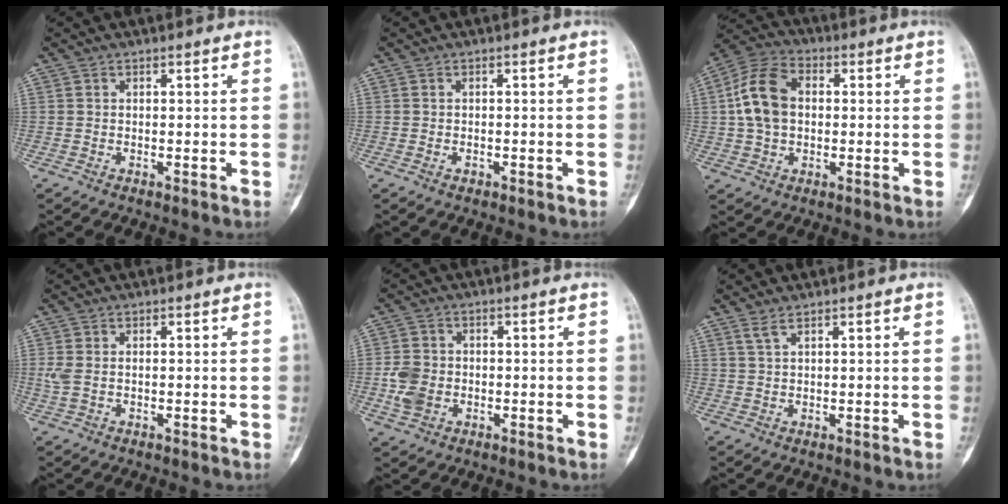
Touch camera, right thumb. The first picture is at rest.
{"total": 0.7, "force": [-0.5, 0.5, 0.2], "torque": [-0.004, 0.007, -0.006]}
{"total": 11.0, "force": [0.9, 7.7, 7.8], "torque": [-0.146, 0.024, 0.011]}
{"total": 2.6, "force": [0.1, 1.6, 2.0], "torque": [-0.066, 0.005, 0.005]}
{"total": 5.9, "force": [-1.0, 4.7, 3.4], "torque": [-0.059, 0.006, -0.018]}
{"total": 1.5, "force": [1.2, 0.1, 0.9], "torque": [-0.021, 0.001, 0.030]}